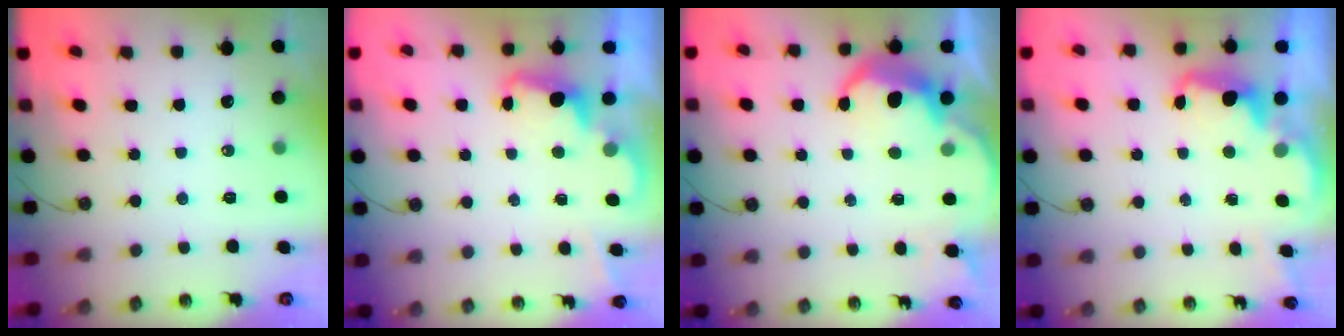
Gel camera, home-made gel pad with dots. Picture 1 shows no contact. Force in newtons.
{"total": 2.3, "press": 2.3, "slide": 0.5}
{"total": 7.3, "press": 7.3, "slide": 0.6}
{"total": 2.5, "press": 2.5, "slide": 0.5}